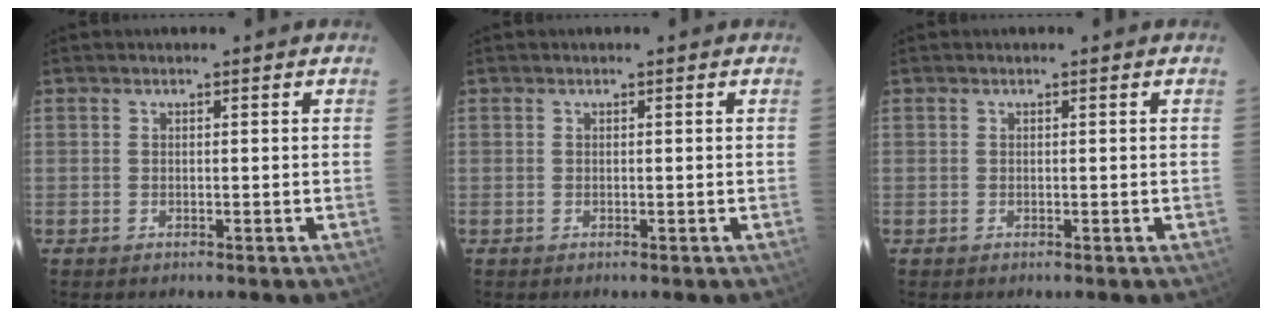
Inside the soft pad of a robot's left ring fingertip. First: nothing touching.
{"total": 0.0}
{"total": 0.0}